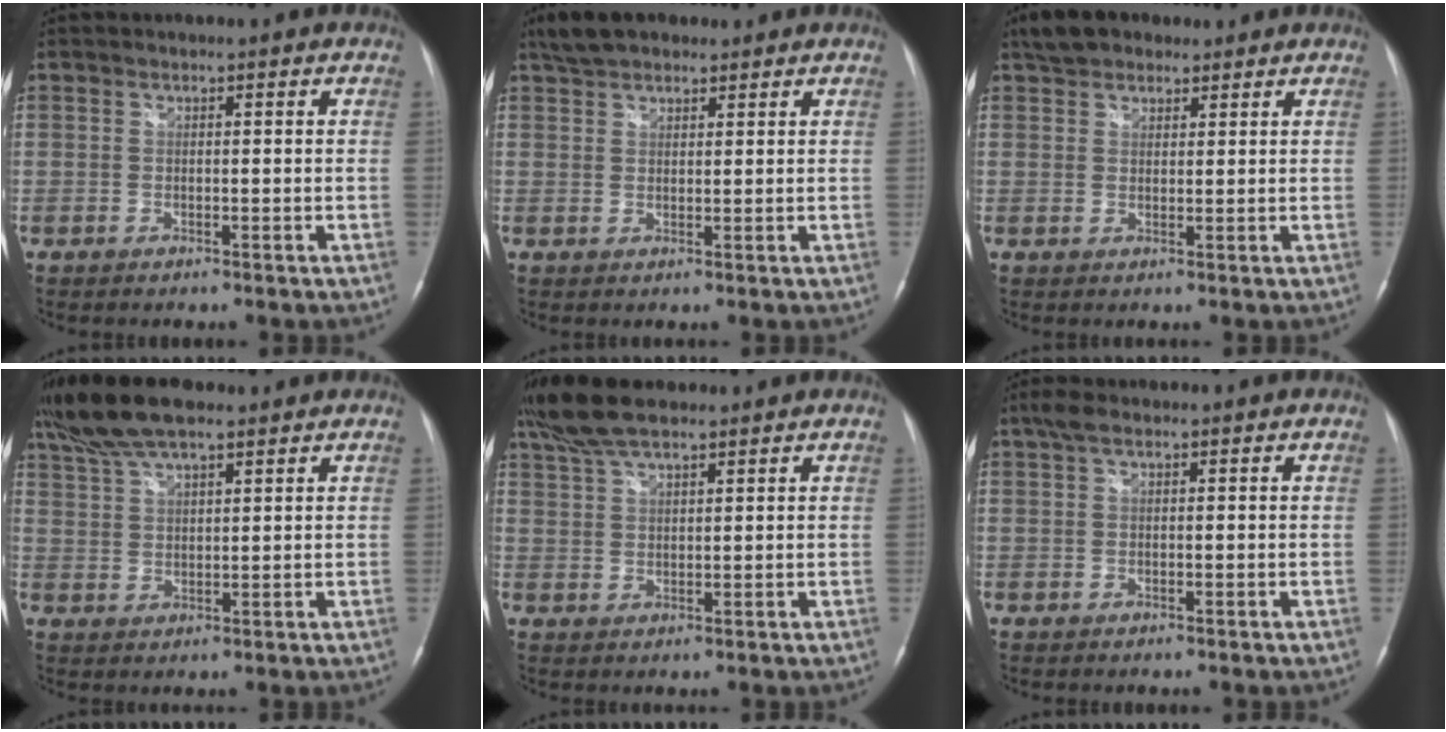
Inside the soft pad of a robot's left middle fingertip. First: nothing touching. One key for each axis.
{"total": 5.8, "fx": 4.6, "fy": 2.6, "fz": 2.5, "tx": -0.052, "ty": 0.024, "tz": 0.085}
{"total": 6.2, "fx": 4.7, "fy": 3.3, "fz": 2.4, "tx": -0.045, "ty": 0.024, "tz": 0.084}
{"total": 9.7, "fx": 7.7, "fy": 2.2, "fz": 5.4, "tx": -0.114, "ty": 0.027, "tz": 0.143}
{"total": 7.9, "fx": 6.4, "fy": 1.9, "fz": 4.2, "tx": -0.091, "ty": 0.027, "tz": 0.124}
{"total": 2.2, "fx": 1.4, "fy": 0.8, "fz": 1.5, "tx": -0.037, "ty": 0.024, "tz": 0.028}